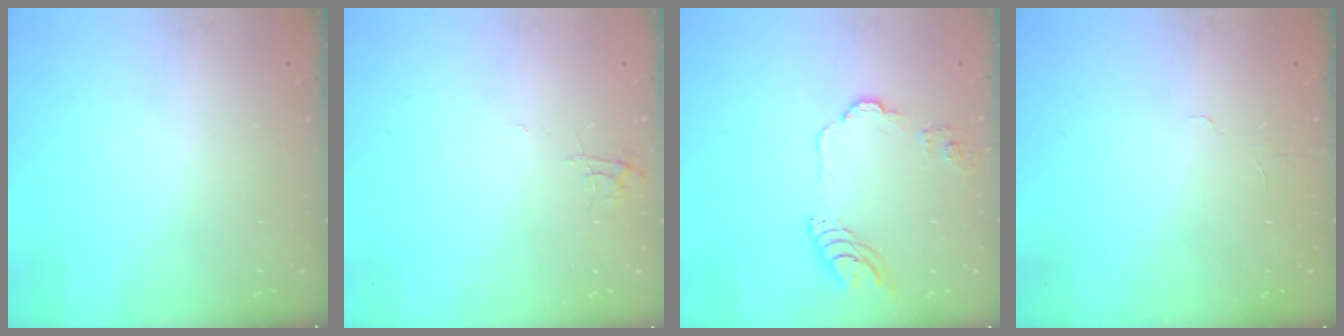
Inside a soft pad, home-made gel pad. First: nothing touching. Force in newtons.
{"total": 3.8, "press": 3.7, "slide": 0.7}
{"total": 11.4, "press": 11.3, "slide": 1.6}
{"total": 3.4, "press": 3.4, "slide": 0.3}